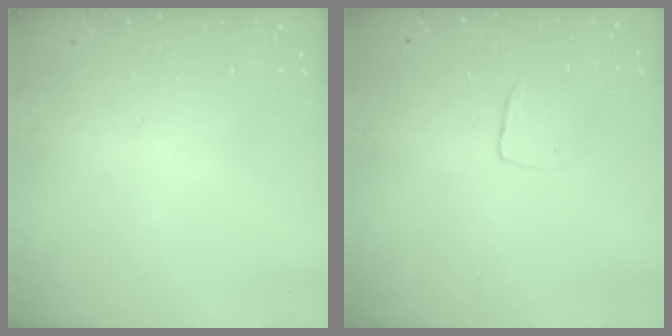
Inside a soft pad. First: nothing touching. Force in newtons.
{"total": 4.0, "press": 4.0, "slide": 0.2}